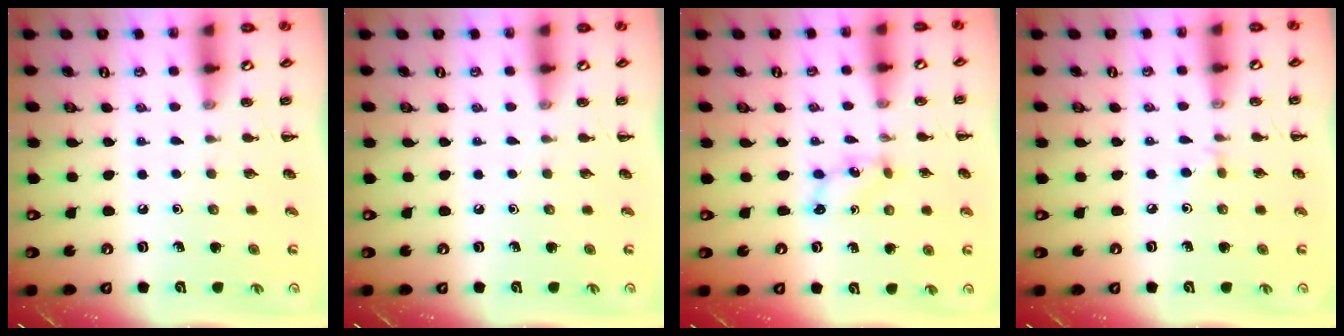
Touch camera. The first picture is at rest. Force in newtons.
{"total": 0.0}
{"total": 1.8, "press": 1.8, "slide": 0.3}
{"total": 3.6, "press": 3.4, "slide": 1.3}